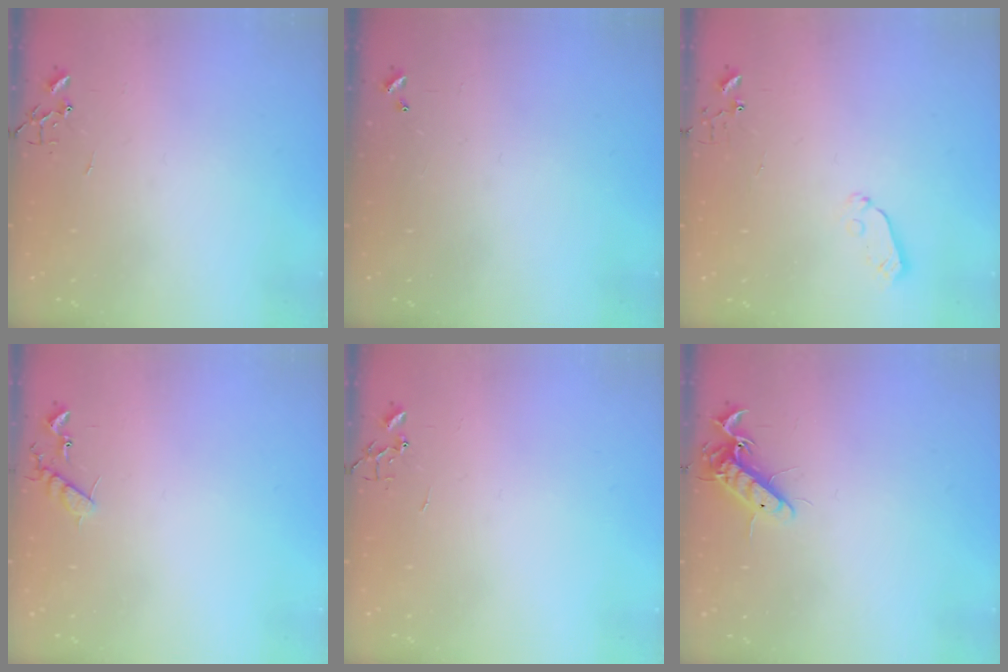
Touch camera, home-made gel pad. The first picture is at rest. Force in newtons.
{"total": 0.0}
{"total": 5.0, "press": 5.0, "slide": 0.4}
{"total": 7.6, "press": 7.6, "slide": 0.4}
{"total": 0.0}
{"total": 10.7, "press": 10.5, "slide": 1.7}